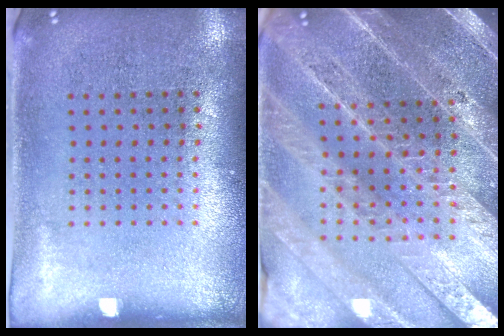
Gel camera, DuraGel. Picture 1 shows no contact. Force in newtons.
{"total": 4.6, "press": 4.1, "slide": 2.2}